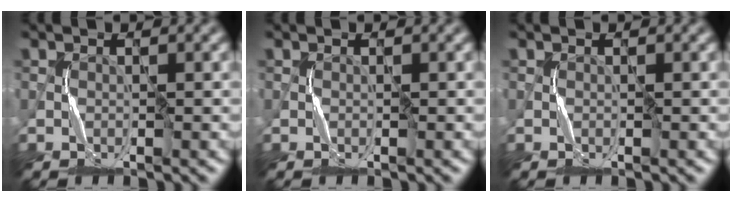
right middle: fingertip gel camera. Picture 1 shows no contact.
{"total": 0.0}
{"total": 0.0}